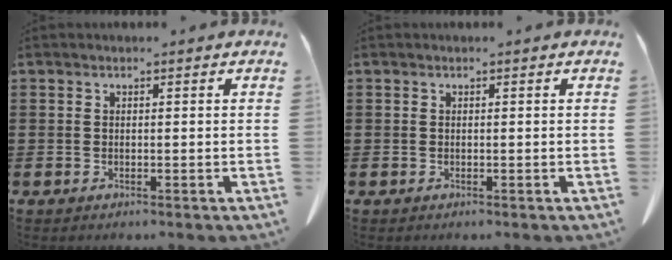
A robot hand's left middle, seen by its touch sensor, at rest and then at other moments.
{"total": 0.0}